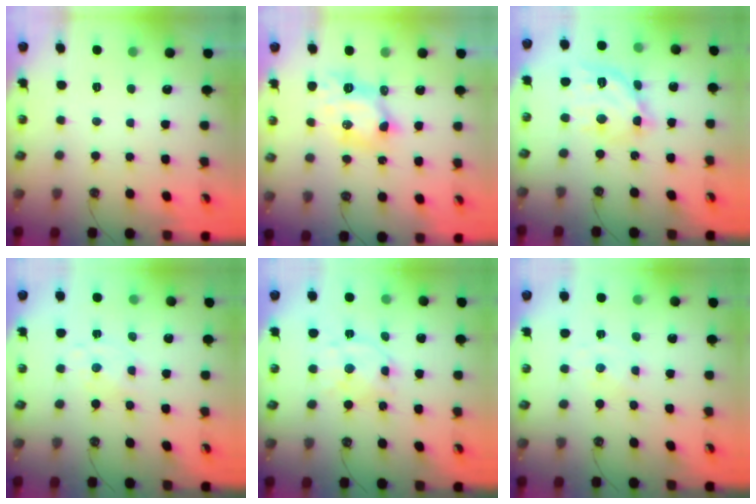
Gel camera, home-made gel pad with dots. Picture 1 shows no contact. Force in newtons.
{"total": 7.2, "press": 7.2, "slide": 0.6}
{"total": 14.9, "press": 14.8, "slide": 1.2}
{"total": 1.5, "press": 1.5, "slide": 0.3}
{"total": 10.7, "press": 10.7, "slide": 1.0}
{"total": 0.0}